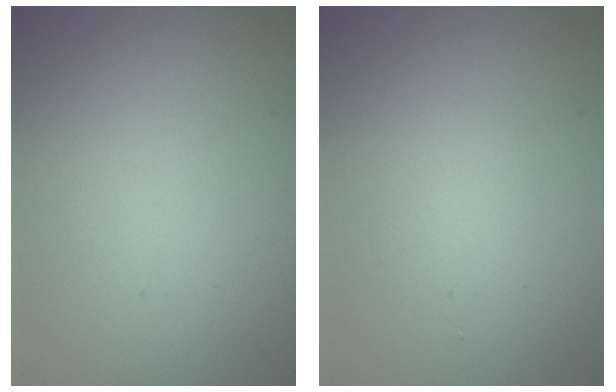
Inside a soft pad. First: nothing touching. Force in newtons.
{"total": 1.1, "press": 1.1, "slide": 0.1}